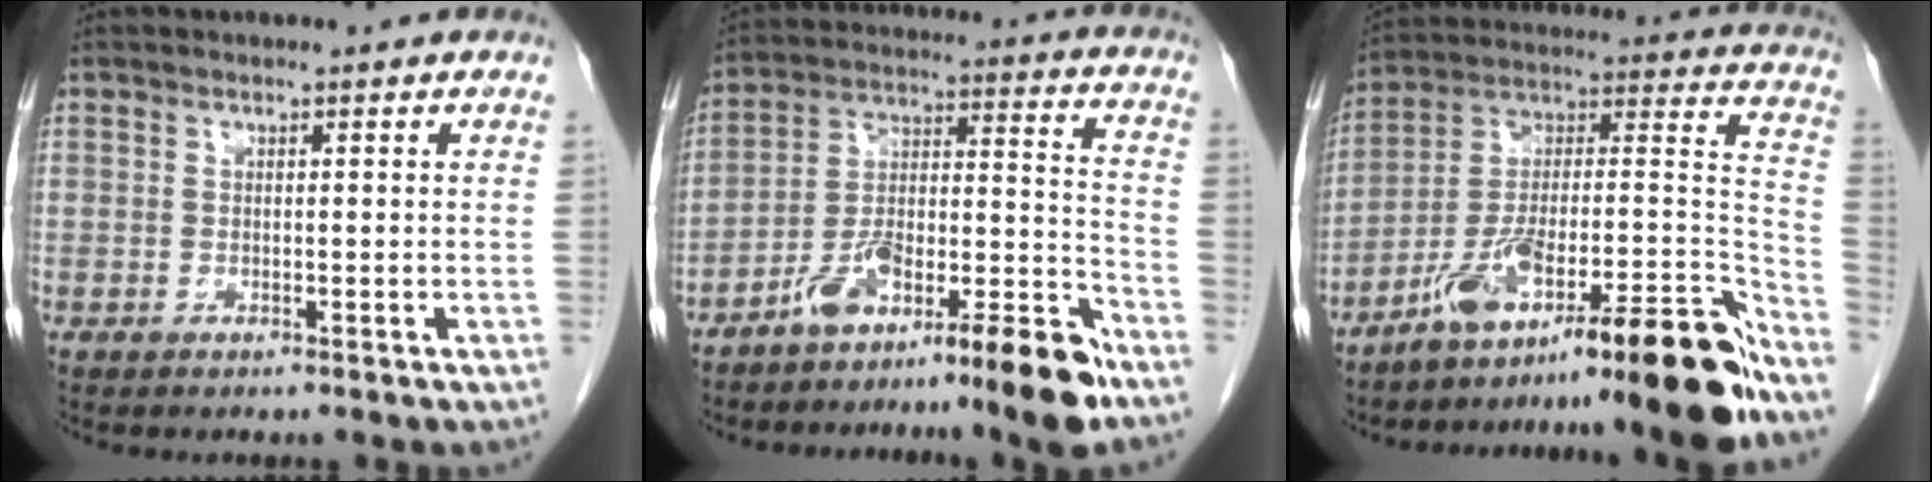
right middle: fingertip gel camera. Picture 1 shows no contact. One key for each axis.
{"total": 14.2, "fx": -10.6, "fy": 0.6, "fz": 9.5, "tx": -0.157, "ty": 0.029, "tz": -0.174}
{"total": 25.5, "fx": -19.0, "fy": 1.5, "fz": 16.9, "tx": -0.200, "ty": 0.018, "tz": -0.312}